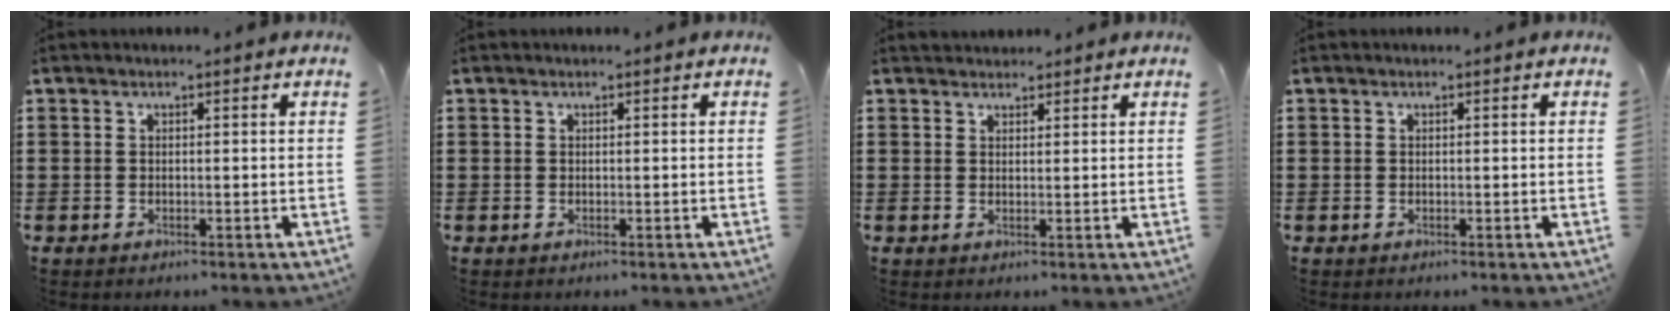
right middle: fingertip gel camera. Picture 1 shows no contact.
{"total": 0.0}
{"total": 1.5, "force": [1.4, 0.5, -0.2], "torque": [0.000, 0.004, 0.028]}
{"total": 0.0}